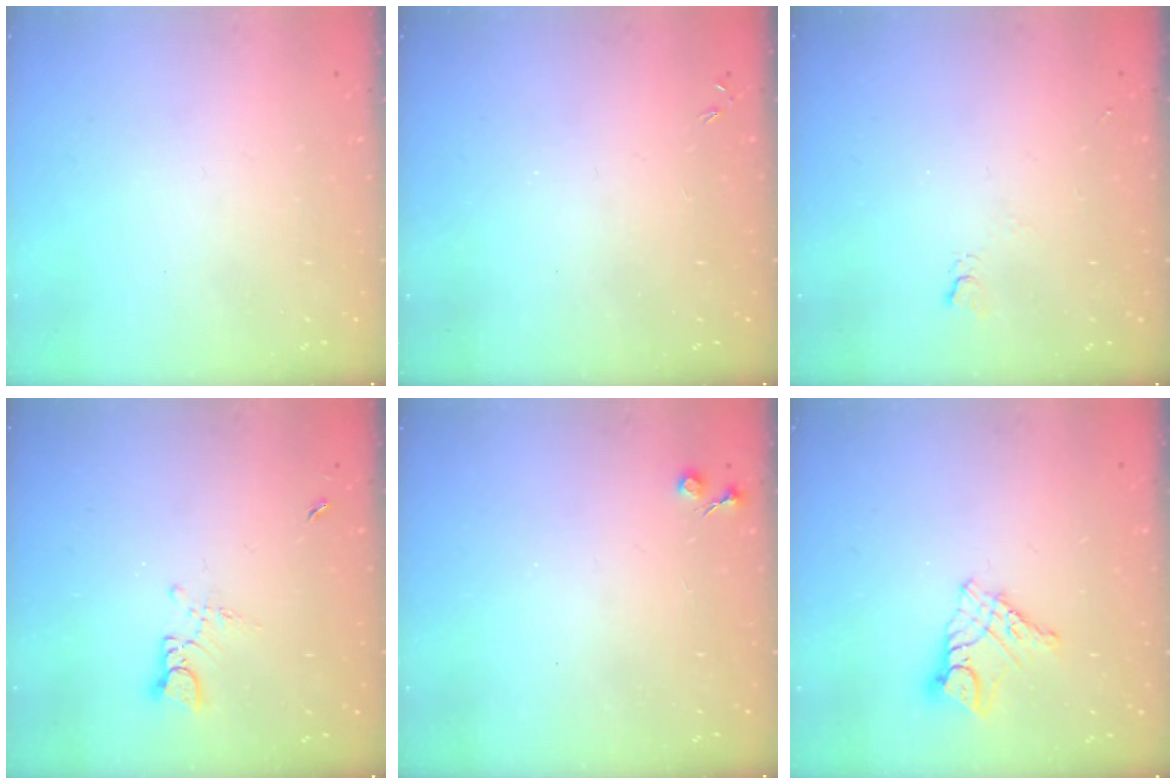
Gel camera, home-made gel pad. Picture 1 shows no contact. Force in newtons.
{"total": 0.0}
{"total": 2.7, "press": 2.6, "slide": 0.5}
{"total": 3.1, "press": 3.1, "slide": 0.3}
{"total": 4.0, "press": 4.0, "slide": 0.6}
{"total": 9.7, "press": 9.7, "slide": 0.6}